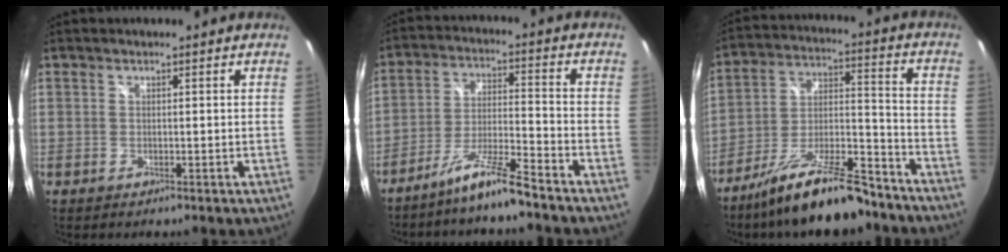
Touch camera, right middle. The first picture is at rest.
{"total": 8.3, "force": [-7.0, -0.5, 4.4], "torque": [-0.093, 0.007, -0.128]}
{"total": 18.1, "force": [-14.1, 4.1, 10.5], "torque": [-0.190, -0.003, -0.228]}